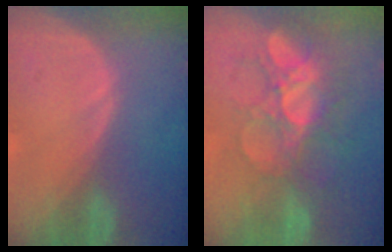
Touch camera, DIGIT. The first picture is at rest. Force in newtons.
{"total": 9.3, "press": 8.5, "slide": 3.8}